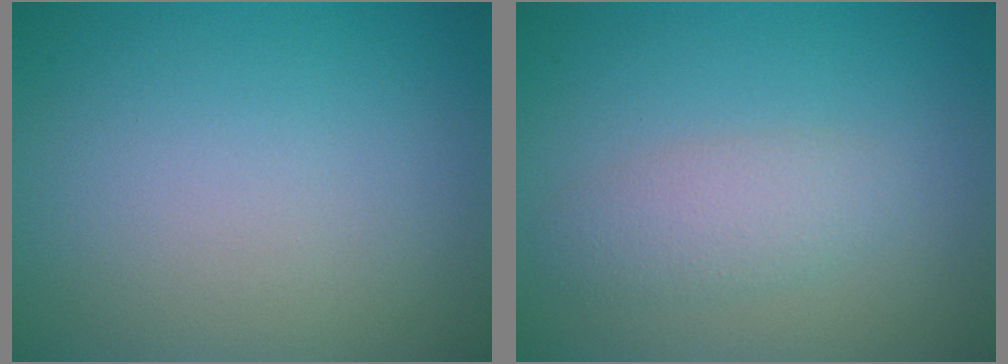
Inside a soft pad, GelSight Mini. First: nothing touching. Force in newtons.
{"total": 2.5, "press": 2.5, "slide": 0.1}